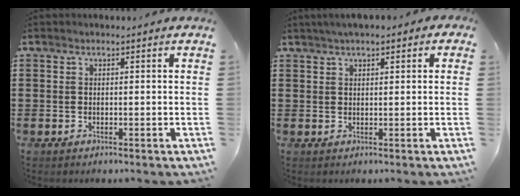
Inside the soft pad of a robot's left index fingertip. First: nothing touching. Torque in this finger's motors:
{"motor_torque": [2.14, 0.00, 1.05, 0.21]}